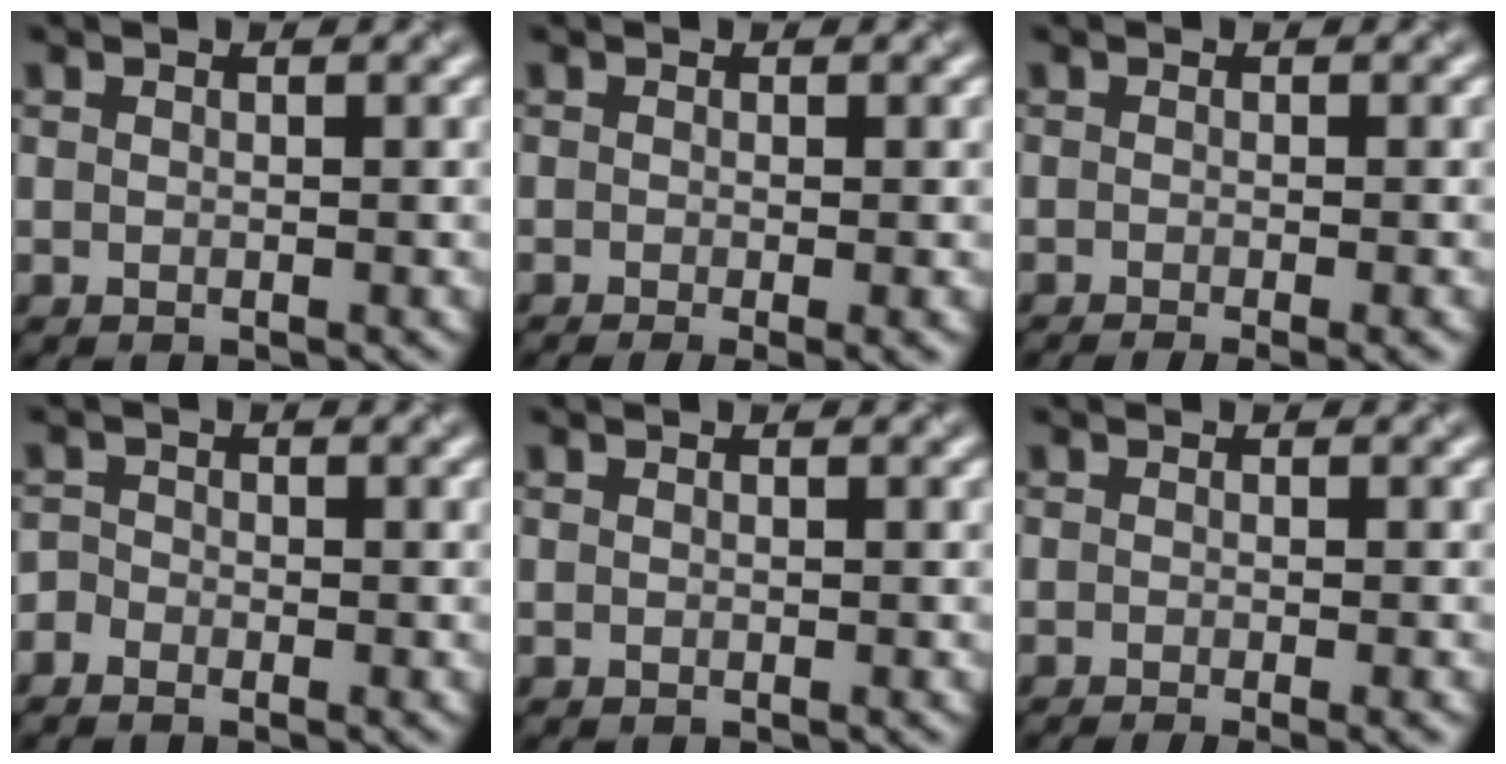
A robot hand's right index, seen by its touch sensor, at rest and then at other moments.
{"total": 2.4, "force": [-1.0, 0.3, 2.1], "torque": [-0.038, -0.014, -0.015]}
{"total": 2.9, "force": [-1.7, 0.5, 2.3], "torque": [-0.033, -0.013, -0.023]}
{"total": 1.4, "force": [-1.2, 0.8, 0.1], "torque": [0.003, 0.003, -0.025]}
{"total": 0.0}
{"total": 2.6, "force": [-1.5, 0.4, 2.0], "torque": [-0.030, -0.013, -0.021]}